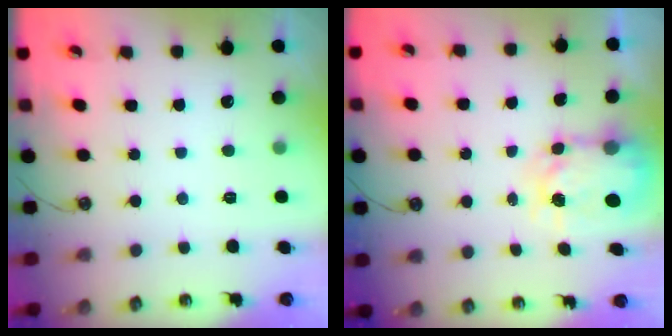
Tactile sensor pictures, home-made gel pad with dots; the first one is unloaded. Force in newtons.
{"total": 6.2, "press": 6.2, "slide": 0.4}